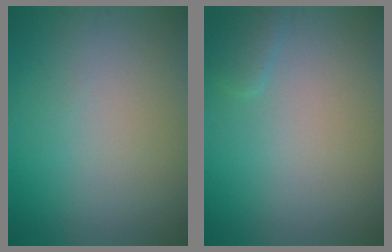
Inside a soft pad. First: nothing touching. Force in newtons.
{"total": 1.0, "press": 1.0, "slide": 0.1}